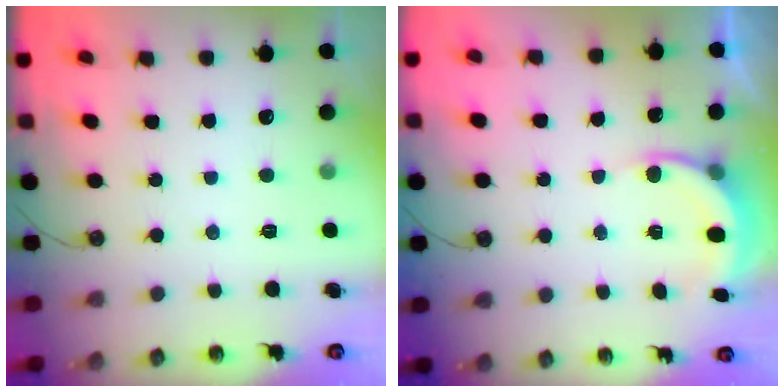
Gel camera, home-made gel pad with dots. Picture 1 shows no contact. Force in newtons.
{"total": 5.5, "press": 5.3, "slide": 1.2}